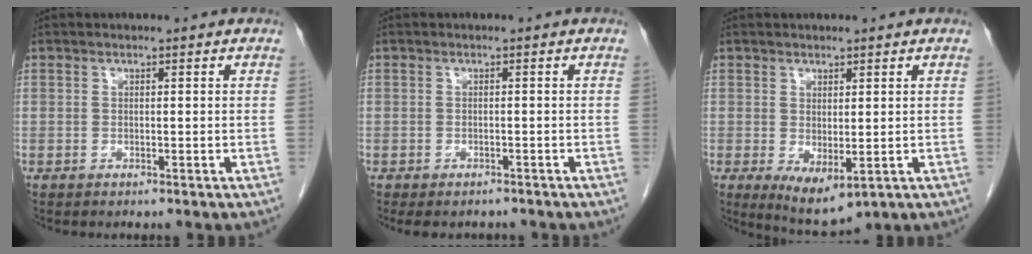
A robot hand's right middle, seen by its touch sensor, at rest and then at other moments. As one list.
[{"total": 4.2, "force": [-3.6, 1.8, 1.2], "torque": [-0.006, 0.000, -0.045]}, {"total": 5.9, "force": [-1.2, 2.4, 5.2], "torque": [-0.084, -0.019, -0.001]}]